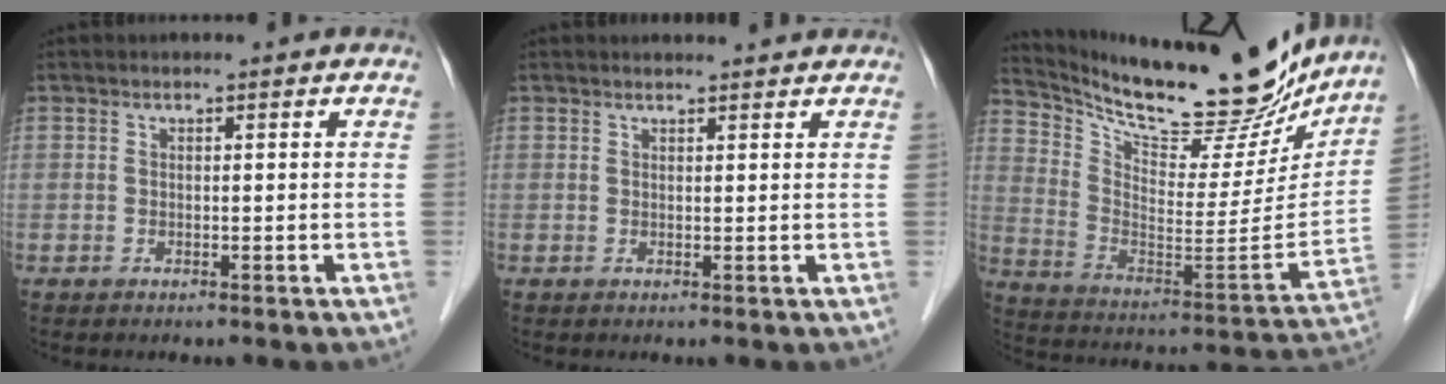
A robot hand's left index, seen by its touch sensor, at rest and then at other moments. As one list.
[{"total": 3.2, "force": [3.1, 0.3, 0.6], "torque": [-0.013, 0.011, 0.035]}, {"total": 24.8, "force": [22.0, 5.1, 10.2], "torque": [-0.177, -0.048, 0.326]}]